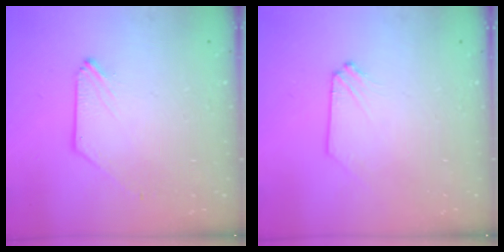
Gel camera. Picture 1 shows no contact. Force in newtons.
{"total": 0.0}